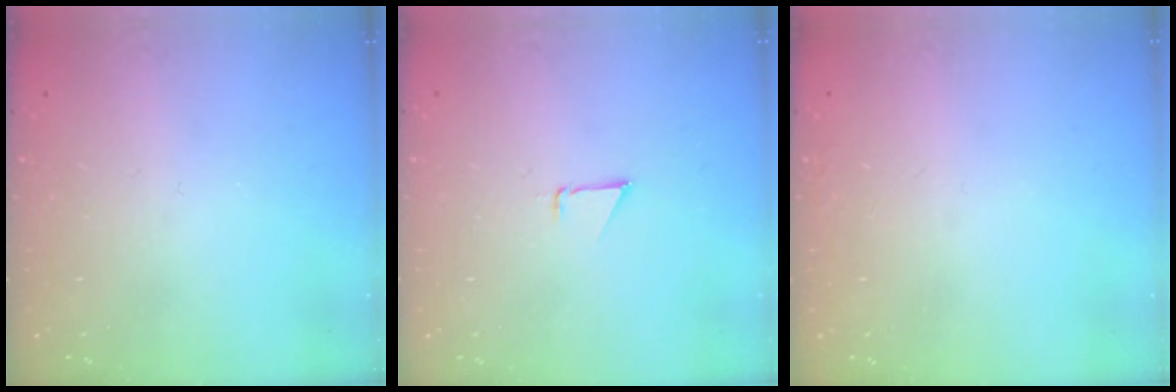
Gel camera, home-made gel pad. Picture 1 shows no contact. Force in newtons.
{"total": 0.9, "press": 0.9, "slide": 0.1}
{"total": 1.6, "press": 1.5, "slide": 0.1}